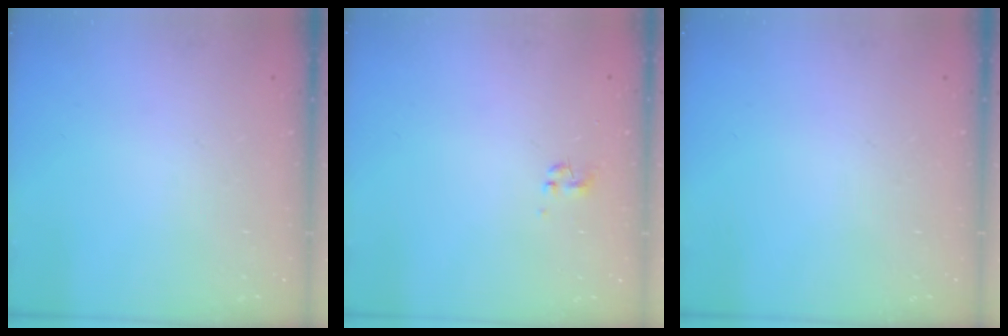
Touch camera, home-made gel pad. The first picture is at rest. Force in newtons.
{"total": 0.0}
{"total": 0.0}